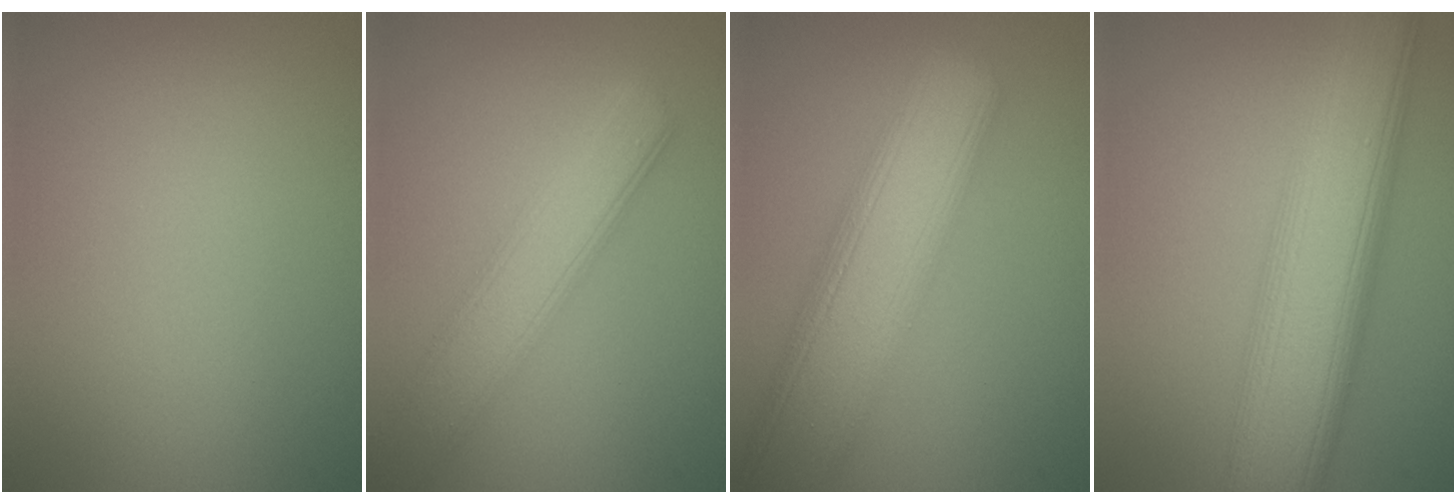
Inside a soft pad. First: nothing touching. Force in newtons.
{"total": 5.5, "press": 5.5, "slide": 0.2}
{"total": 9.9, "press": 9.9, "slide": 0.5}
{"total": 10.5, "press": 10.5, "slide": 0.2}